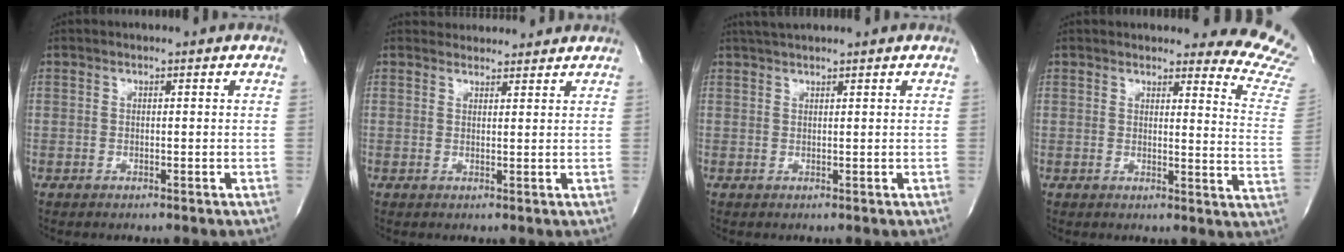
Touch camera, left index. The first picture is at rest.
{"total": 4.9, "force": [4.8, 1.2, 0.1], "torque": [-0.001, 0.020, 0.061]}
{"total": 2.9, "force": [2.6, -0.2, 1.2], "torque": [-0.019, 0.020, 0.049]}
{"total": 13.6, "force": [13.4, 1.1, 2.0], "torque": [0.013, -0.137, 0.103]}